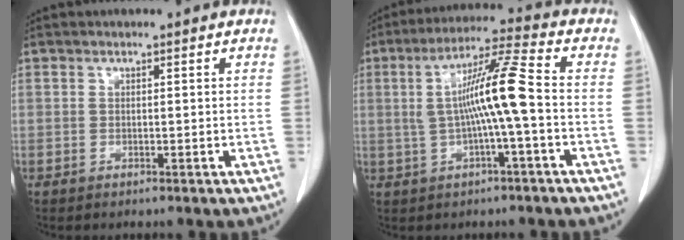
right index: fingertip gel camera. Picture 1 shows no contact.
{"total": 9.9, "force": [-0.2, -0.3, 9.9], "torque": [-0.176, 0.020, -0.004]}